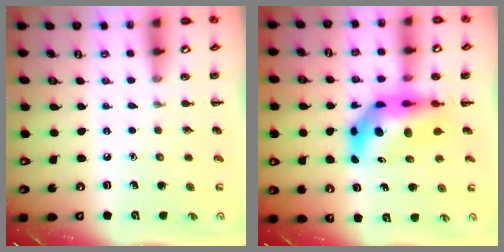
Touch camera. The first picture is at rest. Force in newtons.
{"total": 9.1, "press": 8.5, "slide": 3.3}